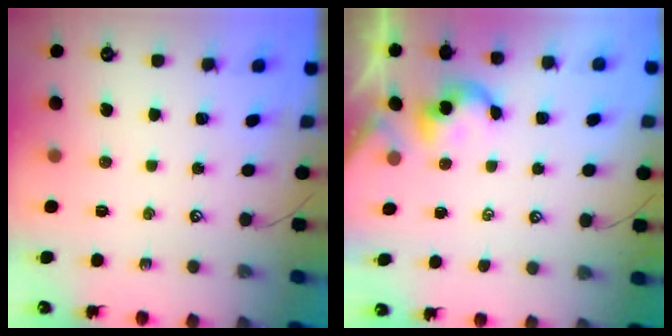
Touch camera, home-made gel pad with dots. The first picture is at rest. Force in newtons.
{"total": 0.6, "press": 0.5, "slide": 0.2}